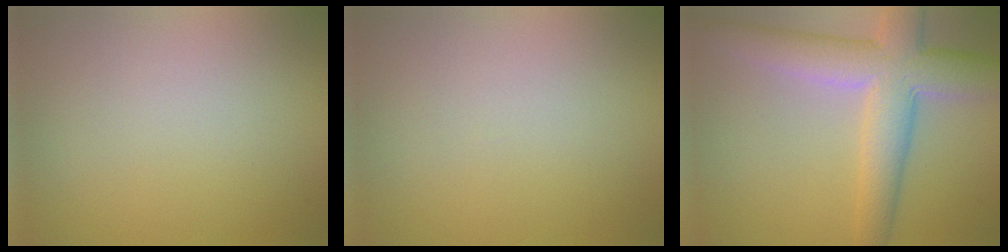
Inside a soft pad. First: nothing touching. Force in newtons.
{"total": 0.0}
{"total": 8.0, "press": 8.0, "slide": 0.4}